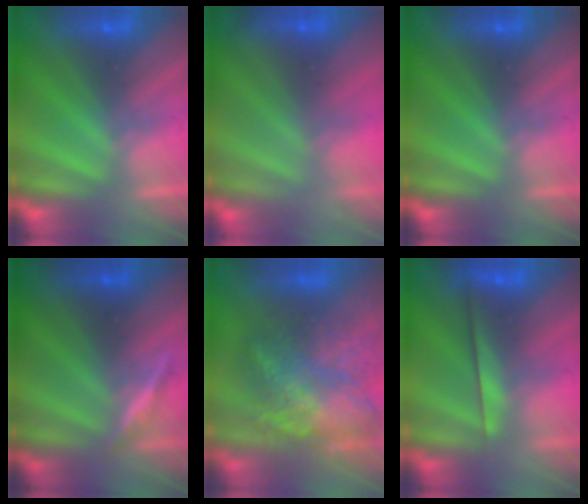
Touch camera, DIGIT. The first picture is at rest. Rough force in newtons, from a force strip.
{"total": 8.8}
{"total": 0.0}
{"total": 3.2}
{"total": 8.7}
{"total": 2.2}